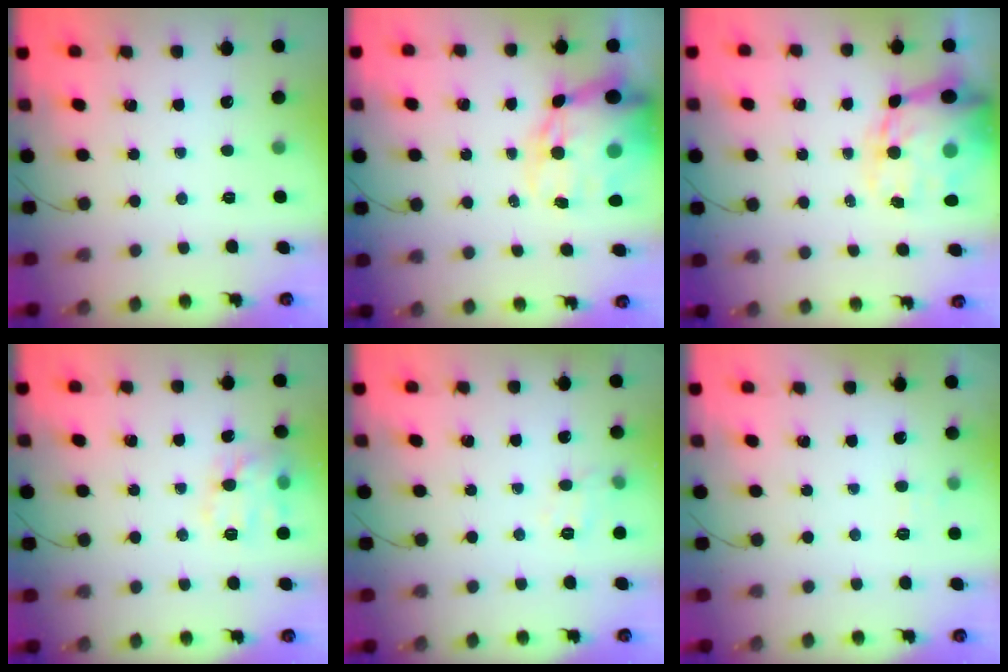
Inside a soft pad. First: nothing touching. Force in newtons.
{"total": 19.2, "press": 18.7, "slide": 4.0}
{"total": 17.6, "press": 17.0, "slide": 4.7}
{"total": 13.2, "press": 13.2, "slide": 0.6}
{"total": 8.1, "press": 8.1, "slide": 0.9}
{"total": 5.5, "press": 5.3, "slide": 1.5}